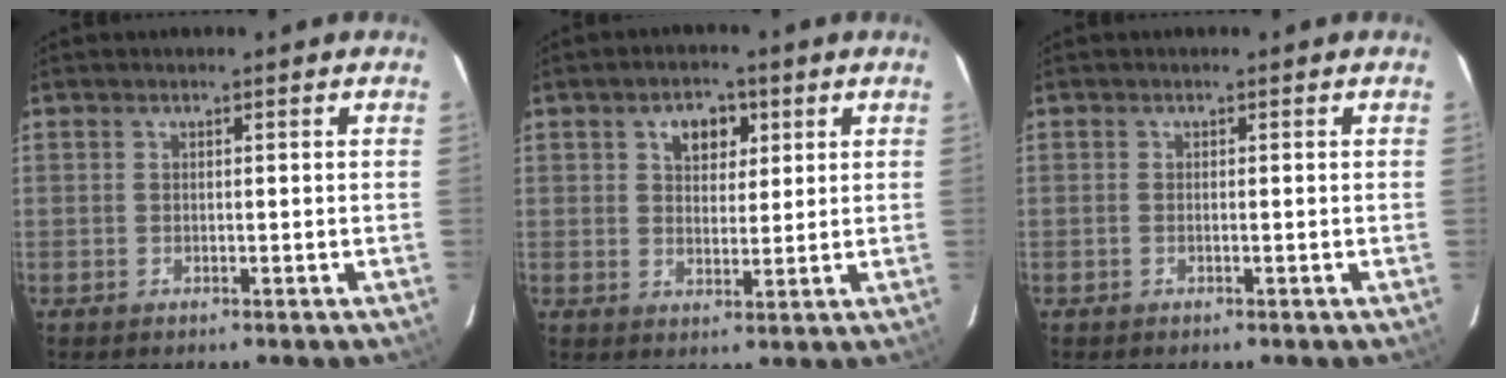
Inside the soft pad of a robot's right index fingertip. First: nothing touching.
{"total": 5.6, "force": [2.5, 3.7, 3.4], "torque": [-0.051, 0.014, 0.043]}
{"total": 0.0}